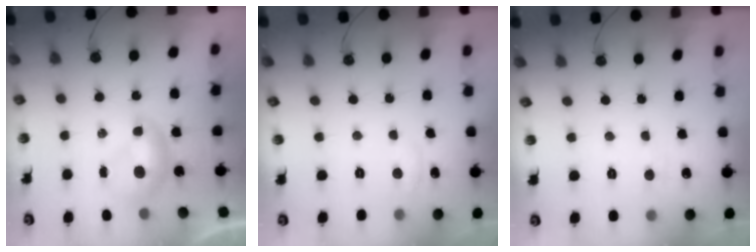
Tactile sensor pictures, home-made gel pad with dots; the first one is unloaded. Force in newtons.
{"total": 1.6, "press": 1.5, "slide": 0.5}
{"total": 0.6, "press": 0.5, "slide": 0.4}